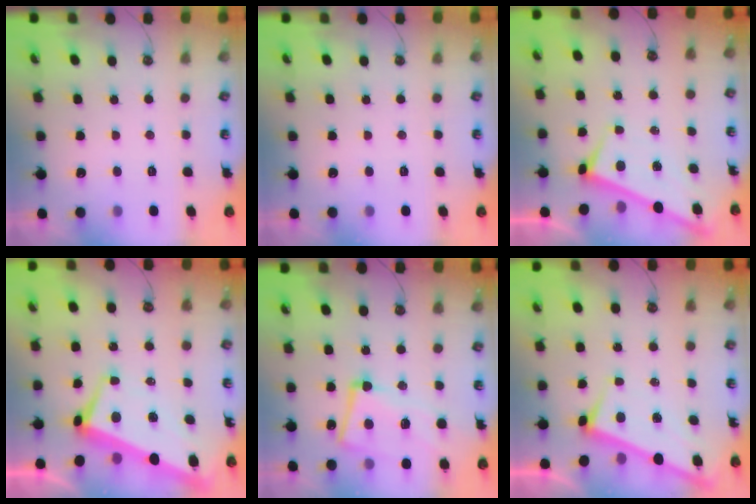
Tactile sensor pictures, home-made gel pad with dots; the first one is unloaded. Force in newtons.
{"total": 0.0}
{"total": 1.6, "press": 1.6, "slide": 0.1}
{"total": 1.7, "press": 1.1, "slide": 1.3}
{"total": 7.6, "press": 7.3, "slide": 2.0}
{"total": 2.5, "press": 2.5, "slide": 0.2}